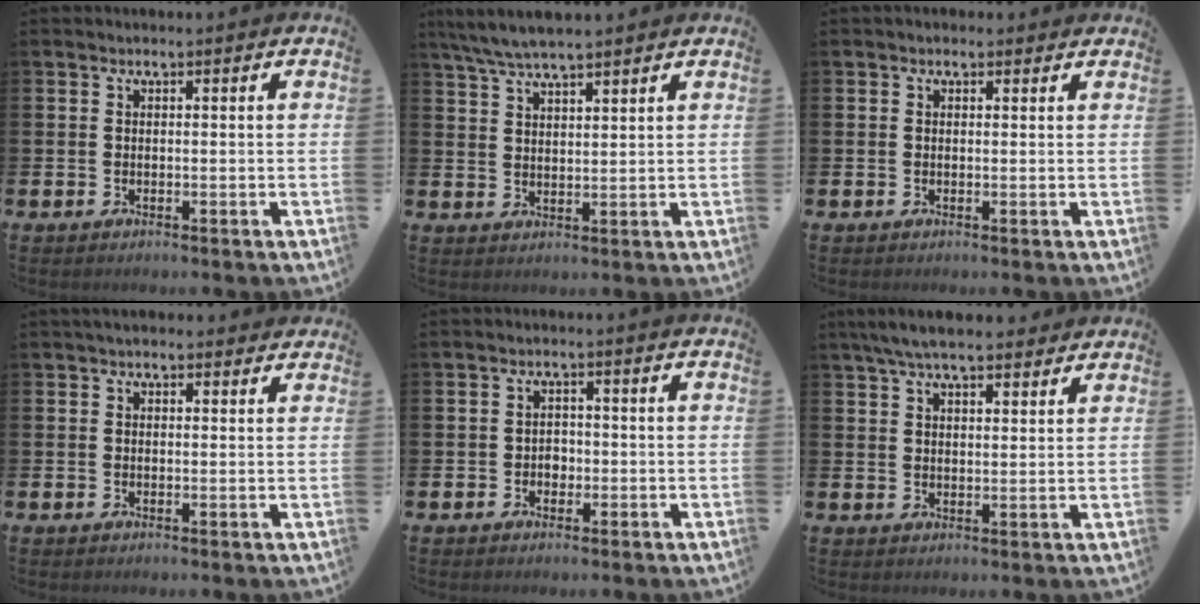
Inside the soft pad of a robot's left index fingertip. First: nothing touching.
{"total": 5.5, "force": [5.0, 0.6, 2.1], "torque": [-0.058, -0.010, 0.093]}
{"total": 0.7, "force": [0.5, 0.5, 0.2], "torque": [0.009, 0.002, 0.006]}
{"total": 1.9, "force": [1.7, 0.8, 0.5], "torque": [0.001, -0.001, 0.027]}
{"total": 1.8, "force": [-0.5, 1.5, 0.7], "torque": [-0.003, 0.000, -0.015]}
{"total": 7.5, "force": [7.0, 1.3, 2.3], "torque": [-0.066, -0.038, 0.124]}